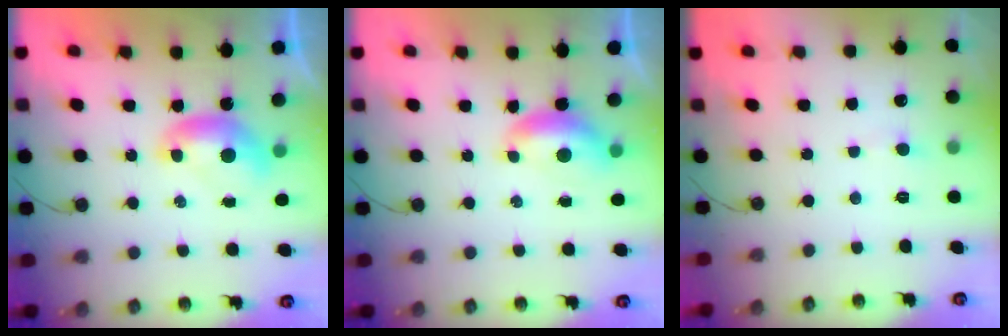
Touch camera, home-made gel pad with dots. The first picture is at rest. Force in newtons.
{"total": 0.6, "press": 0.0, "slide": 0.6}
{"total": 1.1, "press": 0.9, "slide": 0.5}